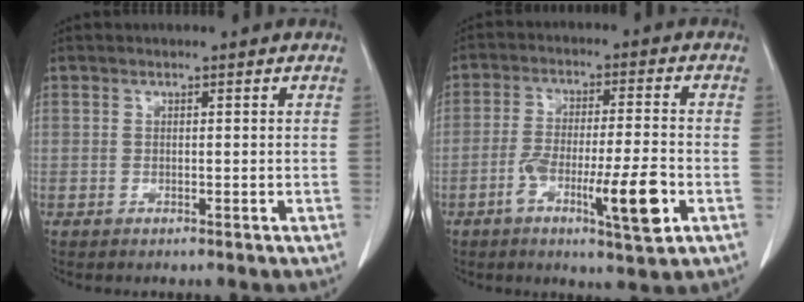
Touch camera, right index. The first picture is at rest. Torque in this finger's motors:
{"motor_torque": [0.40, -0.19, 0.37, 0.09]}